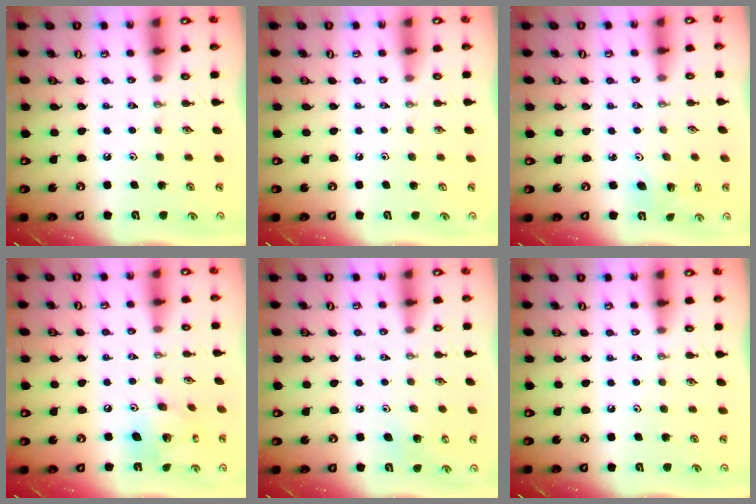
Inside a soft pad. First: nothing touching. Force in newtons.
{"total": 0.7, "press": 0.1, "slide": 0.7}
{"total": 3.3, "press": 2.3, "slide": 2.4}
{"total": 12.7, "press": 12.7, "slide": 1.1}
{"total": 6.8, "press": 6.7, "slide": 0.8}
{"total": 0.0}